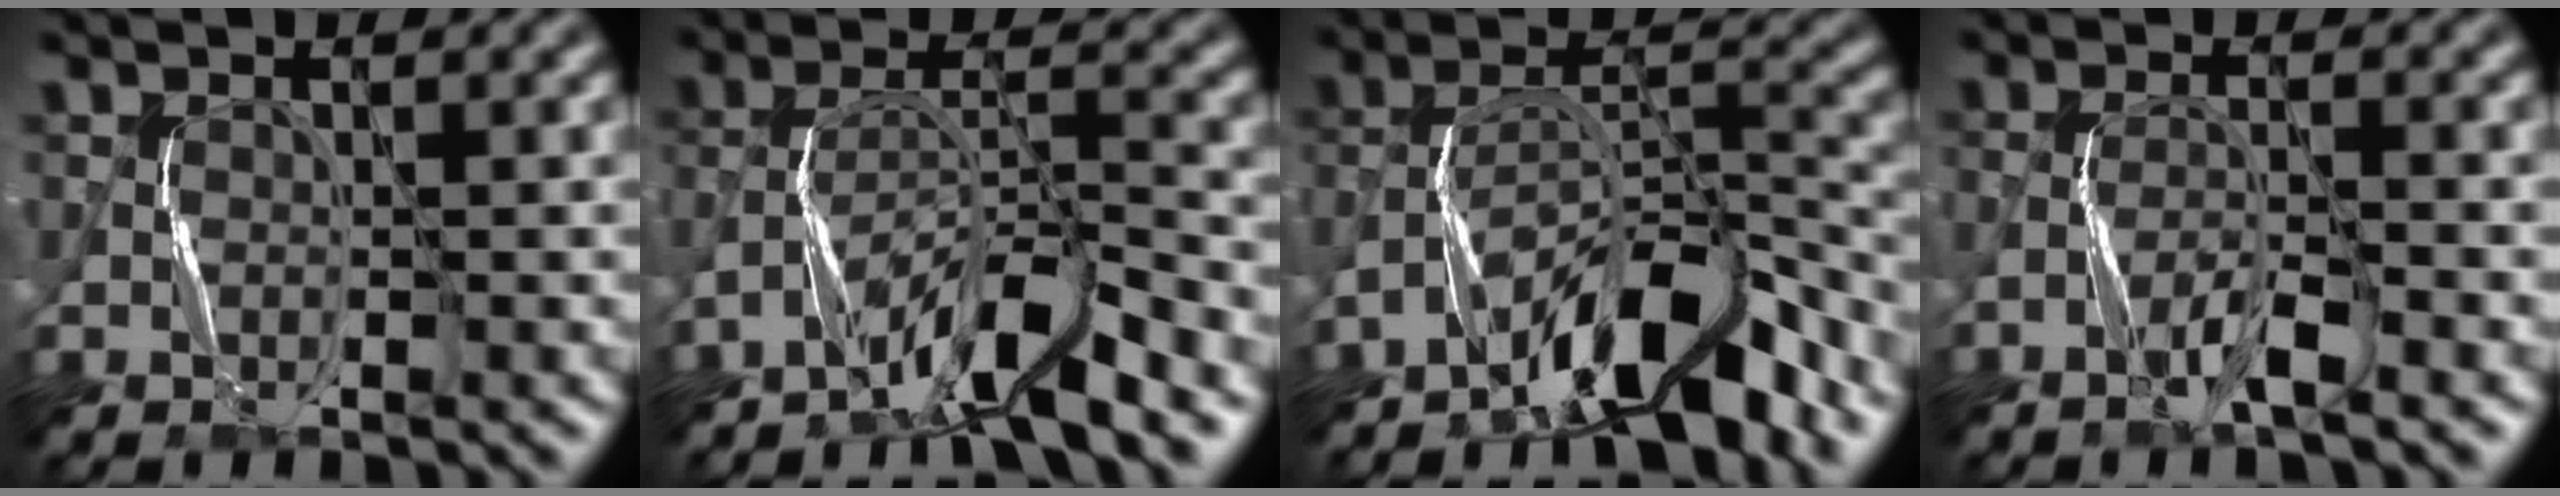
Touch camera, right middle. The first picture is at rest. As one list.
[{"total": 6.7, "force": [-5.2, 0.8, 4.1], "torque": [-0.072, 0.006, -0.098]}, {"total": 8.5, "force": [-6.5, 2.0, 5.1], "torque": [-0.085, 0.011, -0.116]}, {"total": 2.7, "force": [-1.7, 0.2, 2.1], "torque": [-0.043, 0.006, -0.040]}]